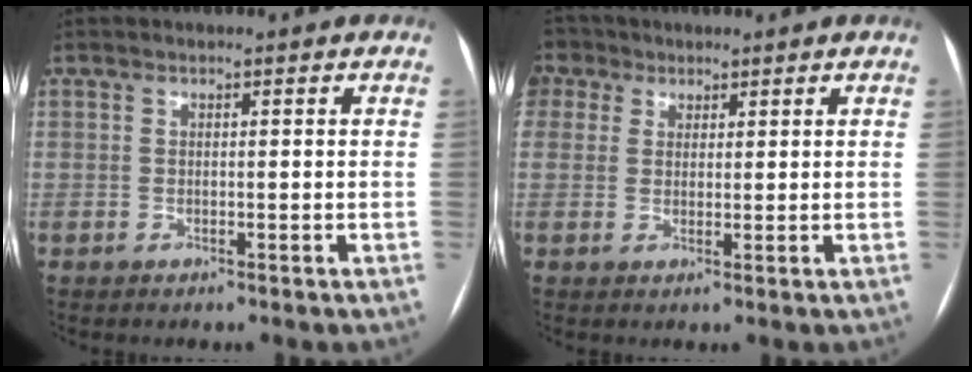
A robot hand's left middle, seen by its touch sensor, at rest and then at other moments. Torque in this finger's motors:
{"motor_torque": [1.44, -0.69, 1.06, 0.21]}